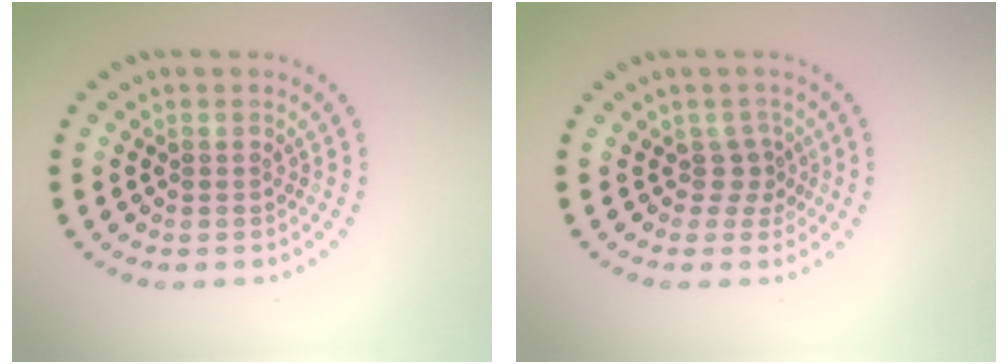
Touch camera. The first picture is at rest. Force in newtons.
{"total": 2.0, "press": 1.3, "slide": 1.5}